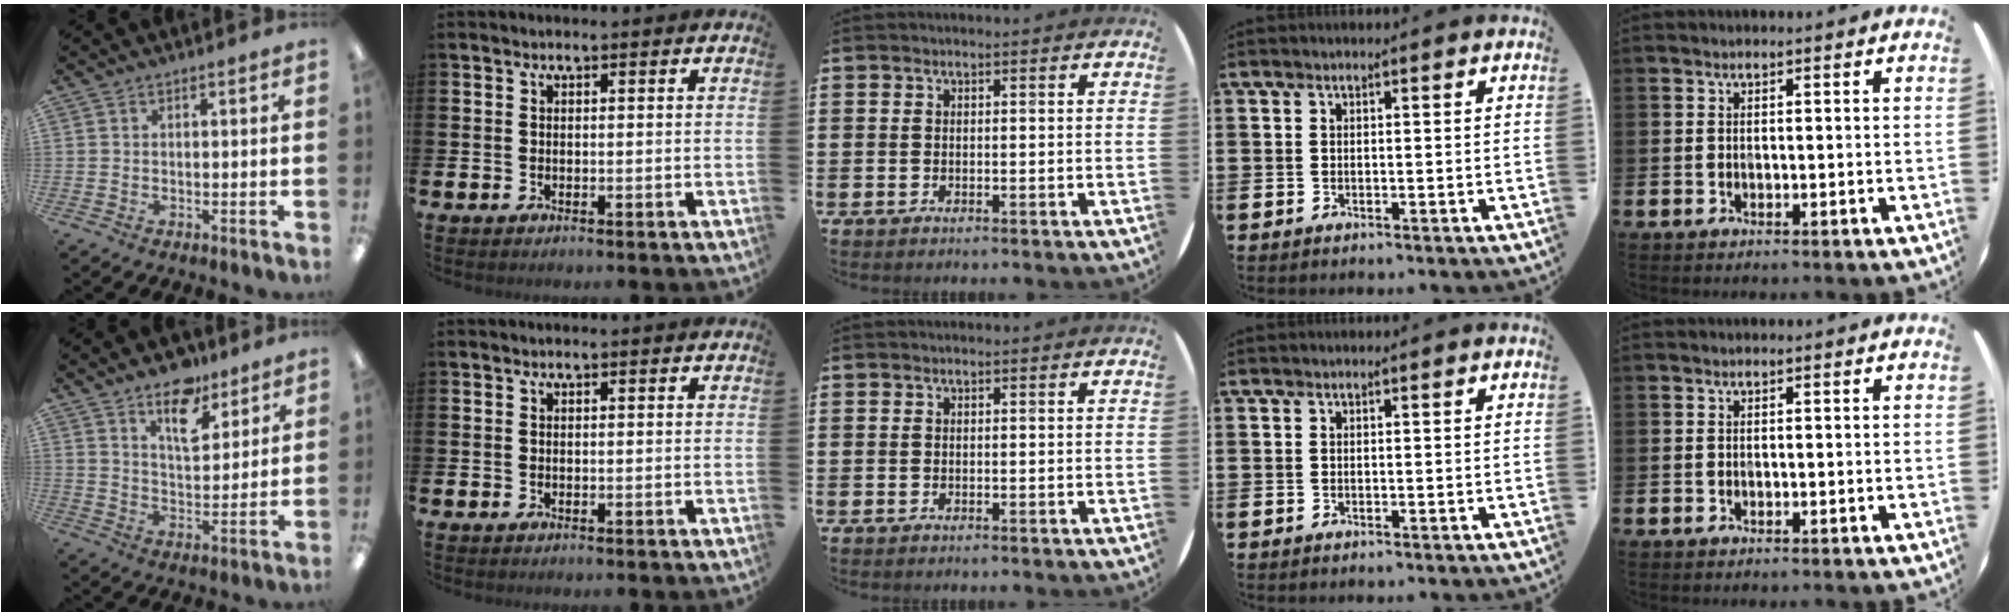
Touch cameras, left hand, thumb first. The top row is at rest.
{"thumb": {"total": 11.9, "force": [8.0, 5.7, 6.6], "torque": [-0.085, -0.043, 0.138]}}